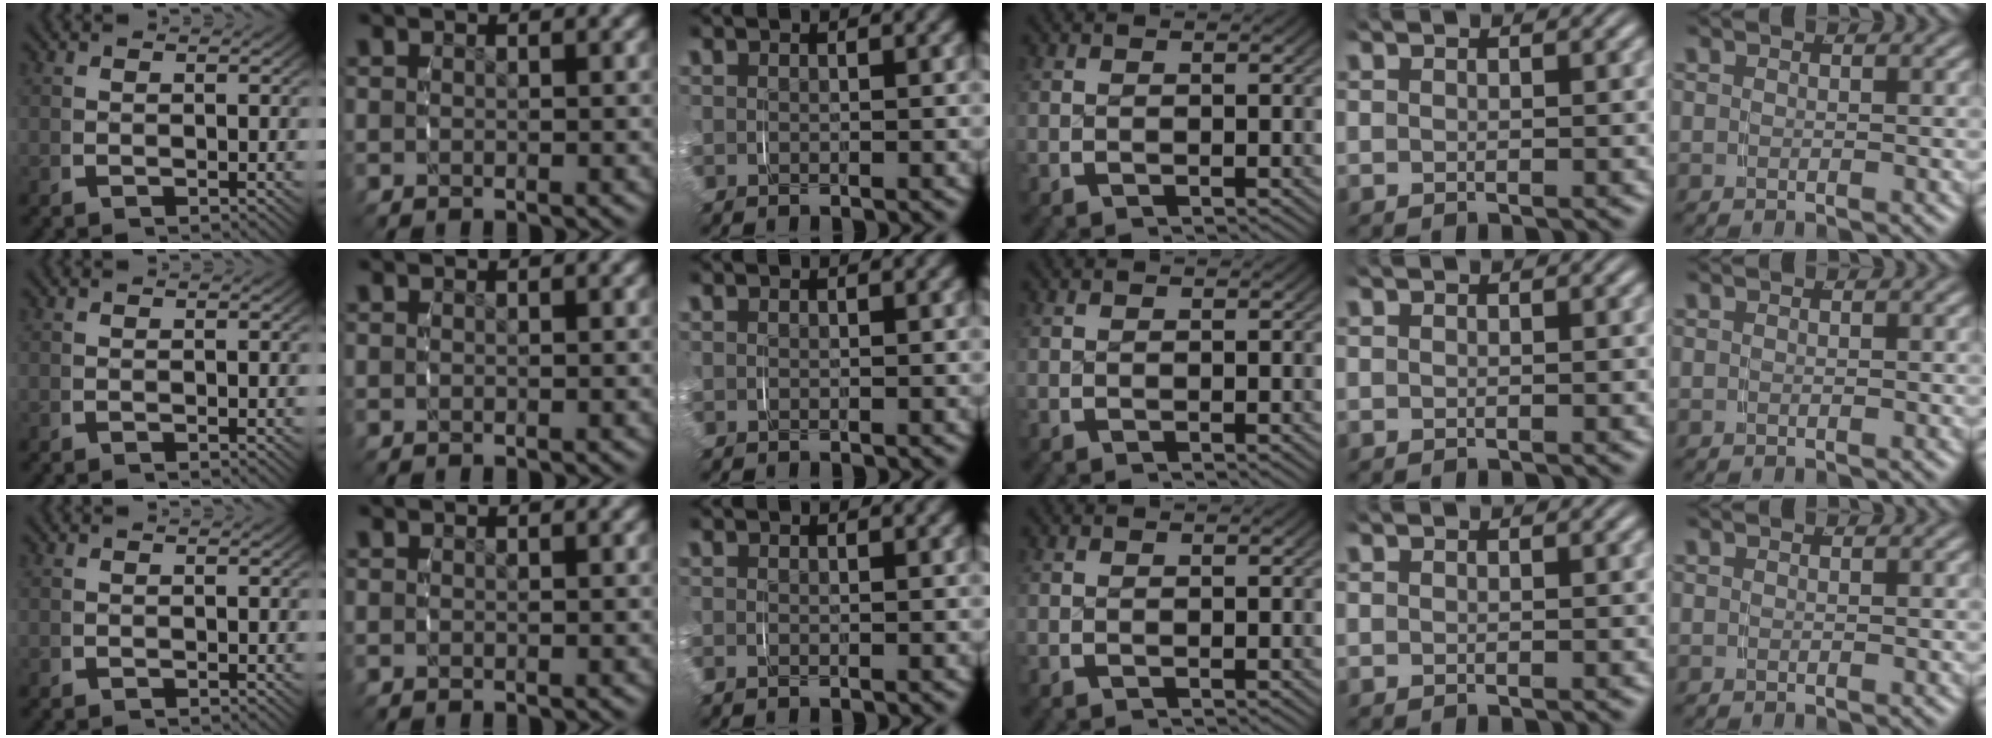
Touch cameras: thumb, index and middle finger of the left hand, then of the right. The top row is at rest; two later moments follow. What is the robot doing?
{"motion": "grasp_and_lifting", "object": "paper towel"}